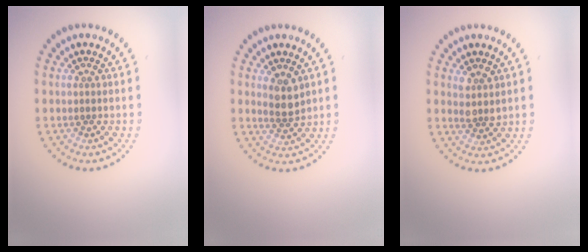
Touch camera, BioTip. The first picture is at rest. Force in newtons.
{"total": 2.0, "press": 1.7, "slide": 1.1}
{"total": 1.6, "press": 1.5, "slide": 0.7}